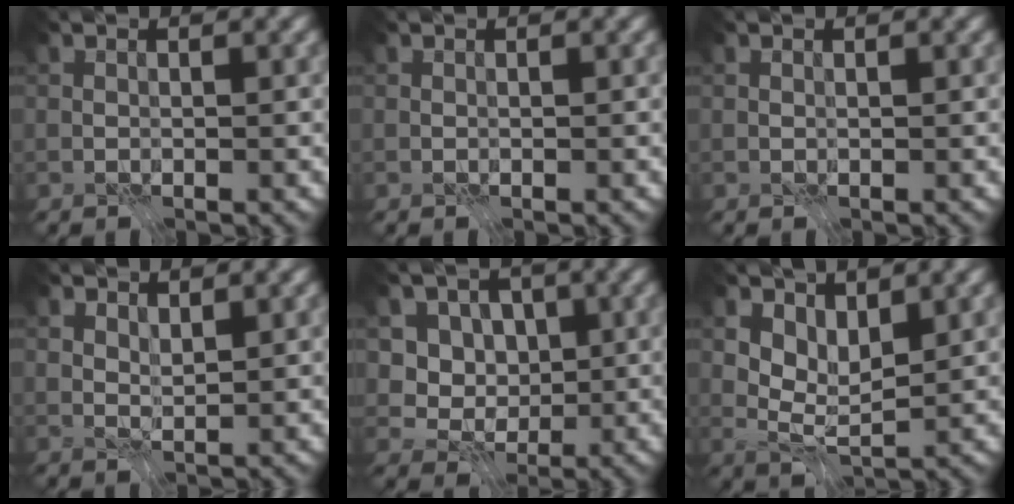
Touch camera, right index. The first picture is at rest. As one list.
[{"total": 0.0}, {"total": 0.0}, {"total": 1.6, "force": [1.0, 0.7, 1.0], "torque": [-0.021, -0.002, 0.018]}, {"total": 7.7, "force": [1.6, 6.6, 3.6], "torque": [-0.040, 0.010, 0.007]}, {"total": 2.9, "force": [1.6, 1.5, 1.9], "torque": [-0.037, -0.009, 0.024]}]